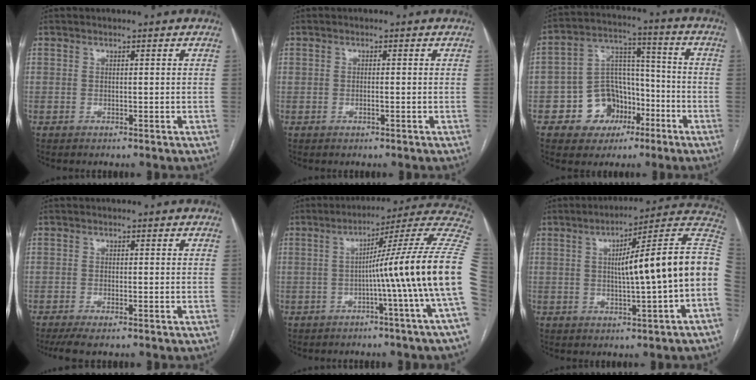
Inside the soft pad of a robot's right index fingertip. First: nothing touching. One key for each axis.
{"total": 0.8, "fx": -0.2, "fy": 0.1, "fz": 0.7, "tx": -0.014, "ty": 0.000, "tz": -0.002}
{"total": 10.7, "fx": -4.7, "fy": 8.8, "fz": 3.9, "tx": -0.062, "ty": 0.034, "tz": -0.069}
{"total": 4.4, "fx": -3.3, "fy": 1.0, "fz": 2.8, "tx": -0.045, "ty": -0.009, "tz": -0.049}
{"total": 18.0, "fx": -2.5, "fy": -3.0, "fz": 17.6, "tx": -0.190, "ty": 0.024, "tz": -0.051}
{"total": 16.4, "fx": -0.1, "fy": -0.1, "fz": 16.4, "tx": -0.213, "ty": 0.035, "tz": -0.004}